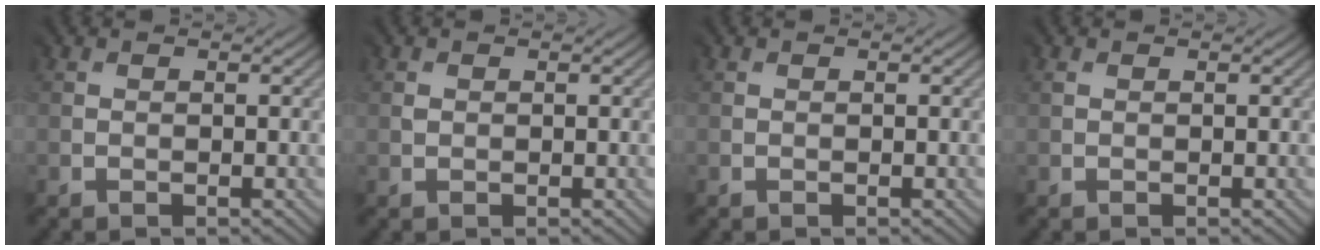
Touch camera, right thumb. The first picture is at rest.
{"total": 0.6, "force": [0.3, 0.4, -0.3], "torque": [0.001, -0.002, 0.007]}
{"total": 0.0}
{"total": 0.8, "force": [0.4, 0.5, 0.5], "torque": [-0.010, -0.001, 0.009]}